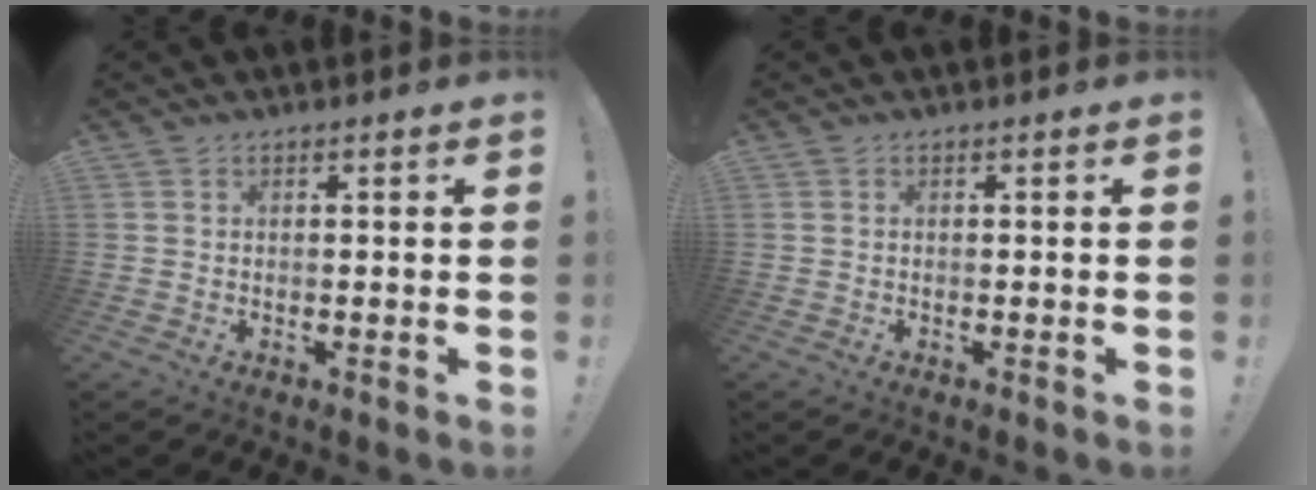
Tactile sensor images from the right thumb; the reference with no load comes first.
{"total": 0.0}